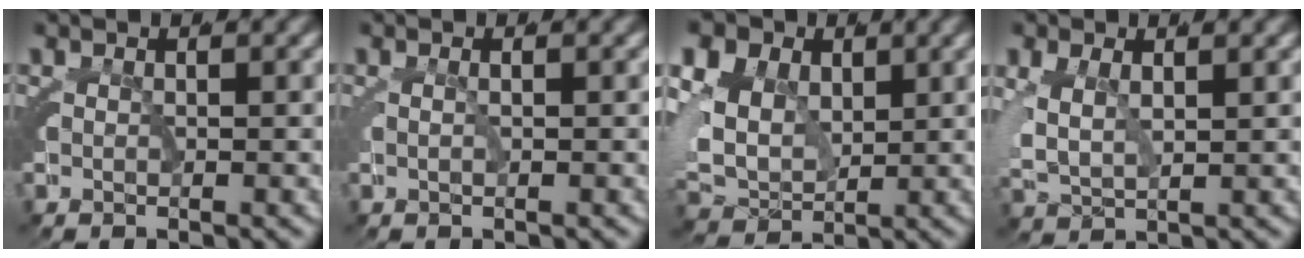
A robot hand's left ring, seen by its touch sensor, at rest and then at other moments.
{"total": 0.7, "force": [0.0, 0.1, 0.7], "torque": [-0.015, 0.005, -0.003]}
{"total": 11.6, "force": [1.1, 9.9, 5.9], "torque": [-0.148, -0.022, 0.014]}
{"total": 4.5, "force": [0.6, 3.6, 2.7], "torque": [-0.082, -0.010, 0.017]}